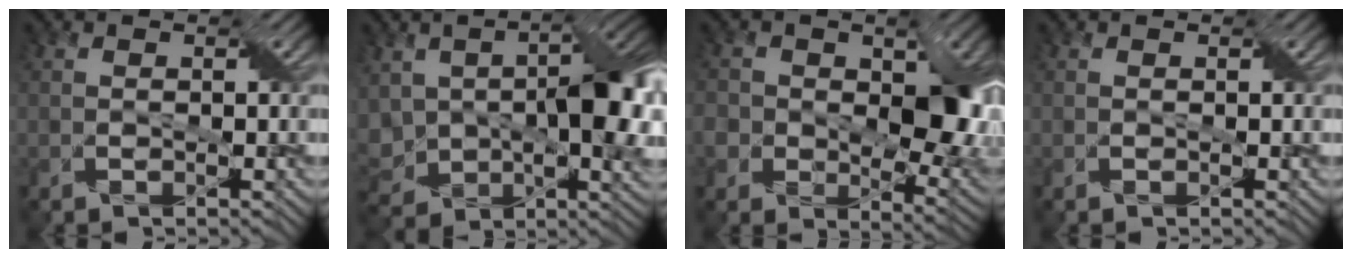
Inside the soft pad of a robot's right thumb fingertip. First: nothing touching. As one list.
[{"total": 14.5, "force": [-0.1, 7.8, 12.3], "torque": [-0.207, -0.006, 0.001]}, {"total": 11.0, "force": [1.6, 7.7, 7.7], "torque": [-0.117, -0.012, 0.024]}, {"total": 0.0}]